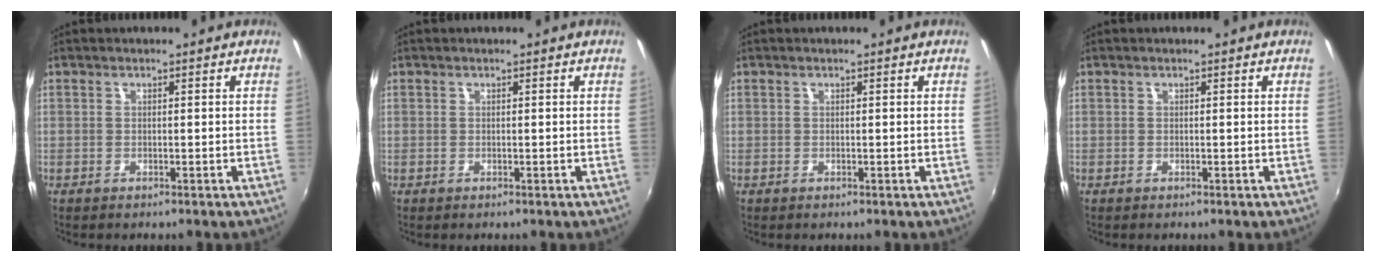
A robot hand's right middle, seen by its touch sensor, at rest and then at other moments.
{"total": 0.0}
{"total": 0.0}
{"total": 0.0}